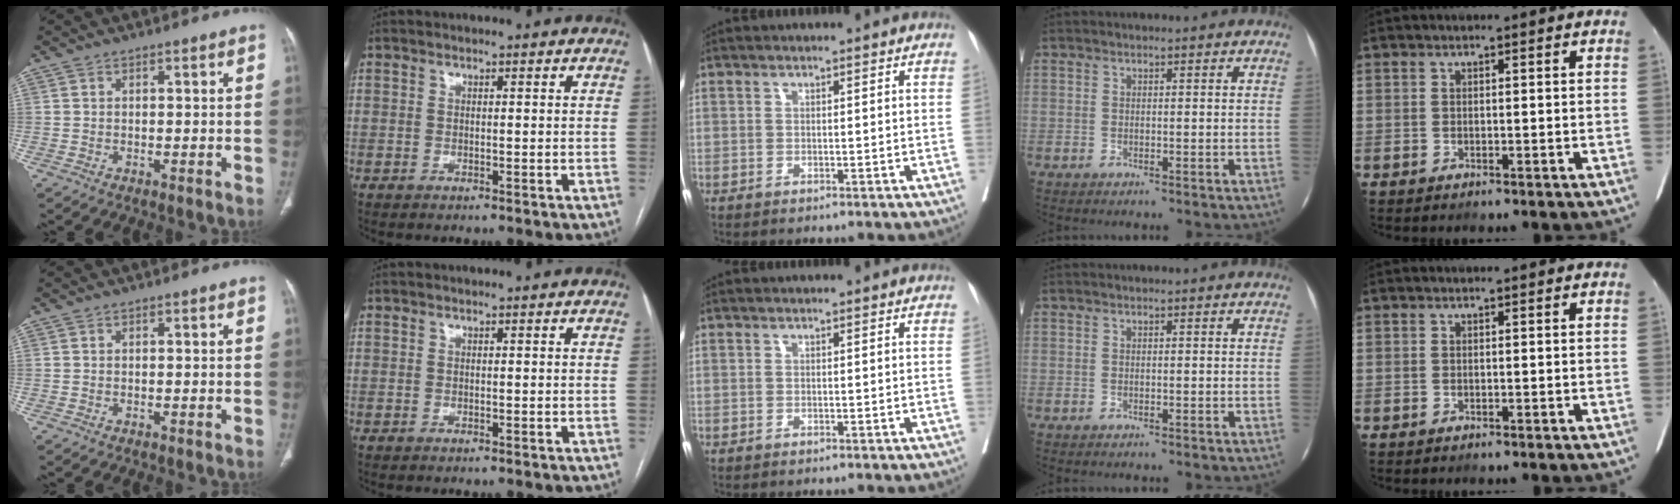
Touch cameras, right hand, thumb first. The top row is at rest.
{}